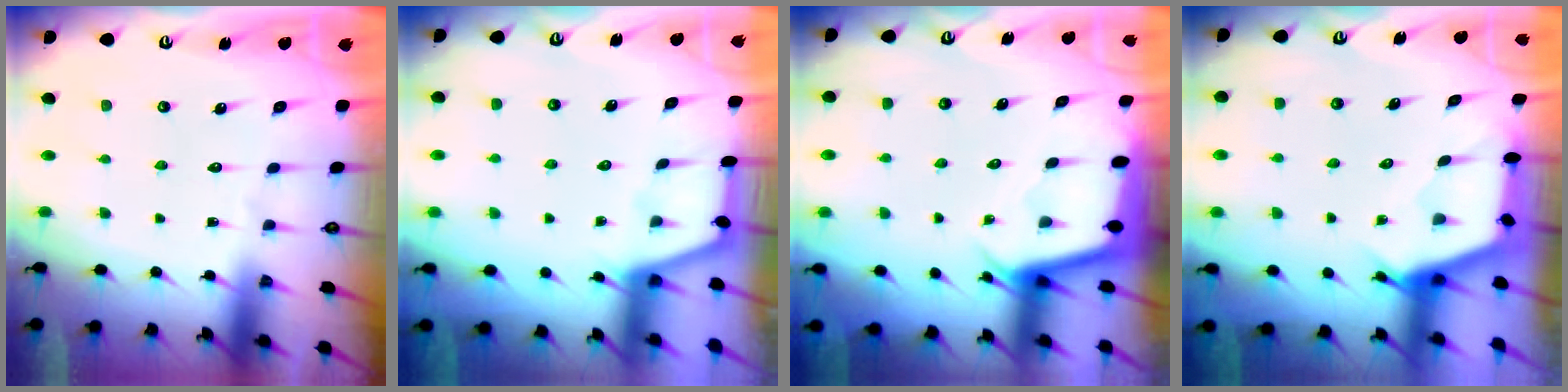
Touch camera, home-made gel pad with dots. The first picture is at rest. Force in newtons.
{"total": 1.5, "press": 1.5, "slide": 0.2}
{"total": 2.3, "press": 2.3, "slide": 0.0}
{"total": 2.7, "press": 2.7, "slide": 0.3}